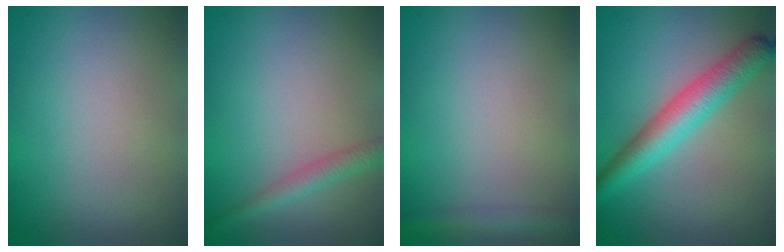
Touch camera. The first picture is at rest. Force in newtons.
{"total": 2.0, "press": 2.0, "slide": 0.1}
{"total": 2.1, "press": 2.1, "slide": 0.1}
{"total": 4.5, "press": 4.5, "slide": 0.1}